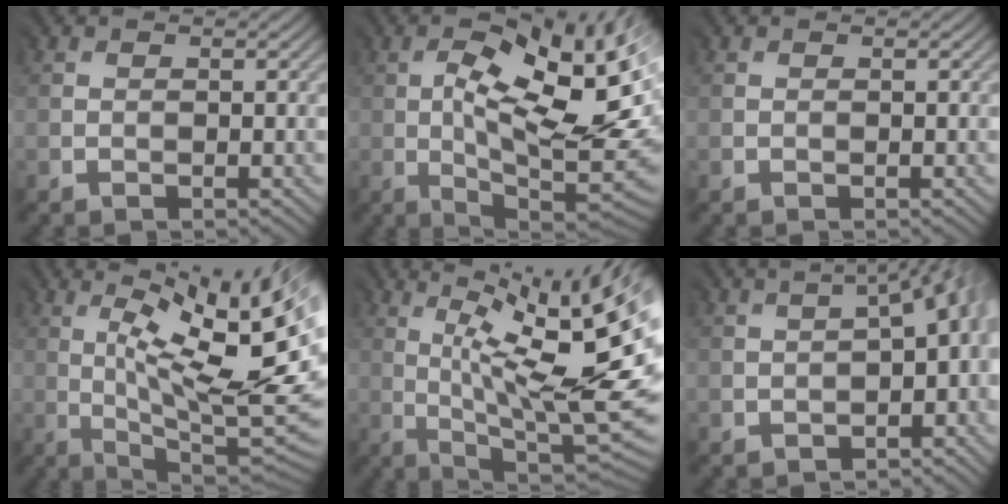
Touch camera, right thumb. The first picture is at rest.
{"total": 17.3, "force": [0.6, 6.3, 16.1], "torque": [-0.227, 0.003, 0.011]}
{"total": 0.0}
{"total": 13.6, "force": [2.0, 3.4, 13.0], "torque": [-0.194, 0.015, 0.055]}
{"total": 15.8, "force": [1.8, 3.9, 15.2], "torque": [-0.216, 0.012, 0.058]}
{"total": 5.8, "force": [-2.4, 2.5, 4.7], "torque": [-0.044, -0.010, -0.021]}